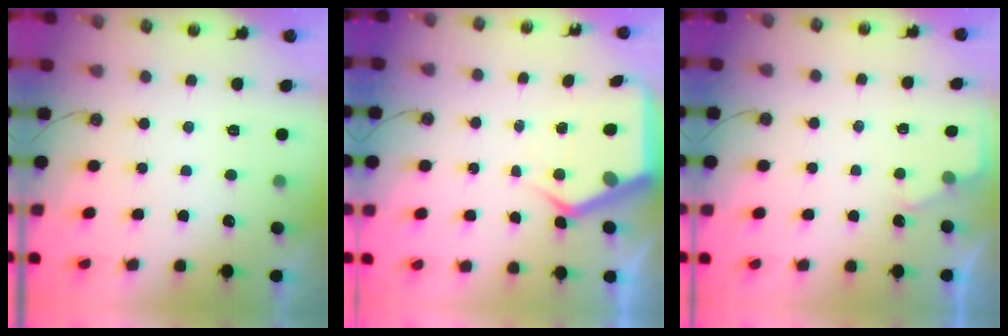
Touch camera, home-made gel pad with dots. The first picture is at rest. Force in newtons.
{"total": 6.7, "press": 6.7, "slide": 0.4}
{"total": 1.9, "press": 1.9, "slide": 0.3}